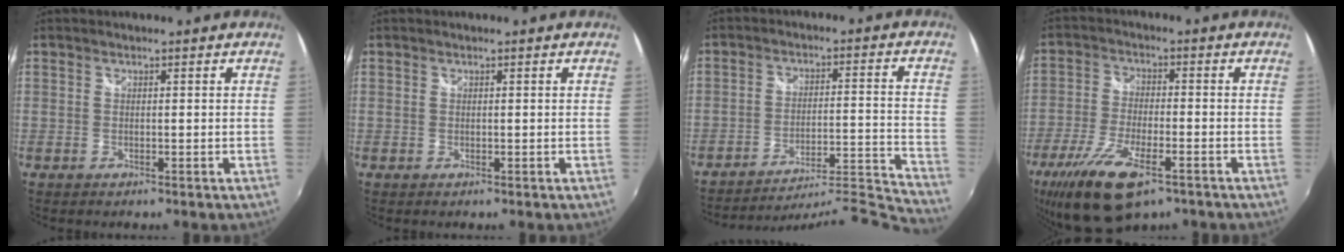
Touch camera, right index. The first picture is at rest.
{"total": 0.0}
{"total": 20.5, "force": [-19.8, -3.8, 3.7], "torque": [-0.049, -0.006, -0.304]}
{"total": 14.2, "force": [-8.8, 4.9, 10.0], "torque": [-0.219, -0.041, -0.165]}